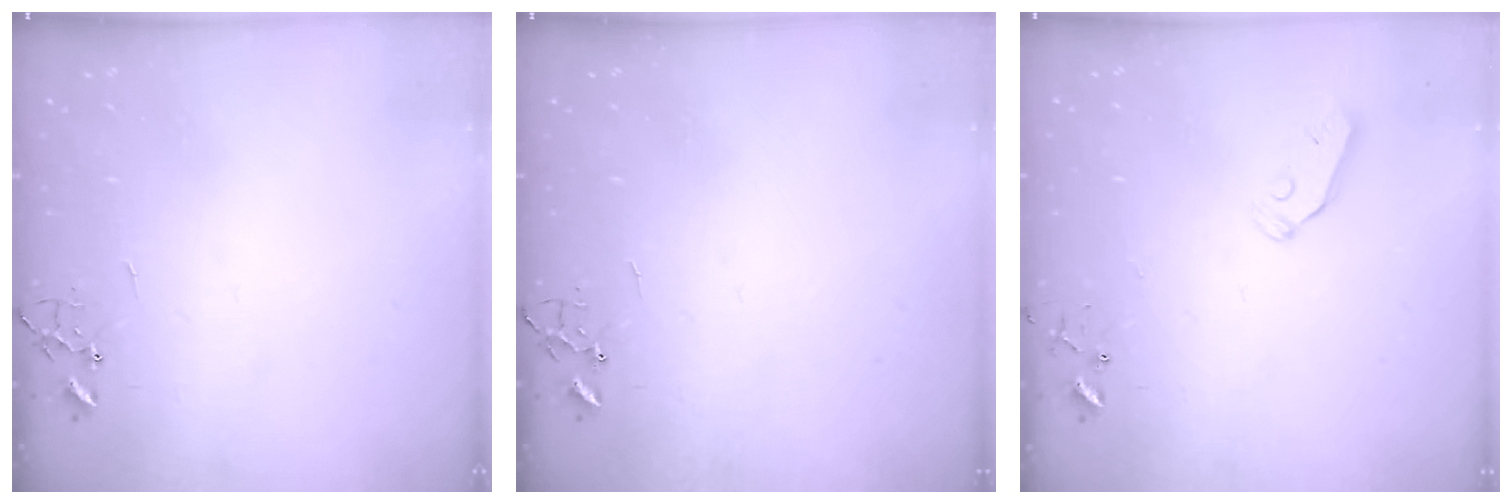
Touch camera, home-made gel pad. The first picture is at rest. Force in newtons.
{"total": 0.0}
{"total": 5.6, "press": 5.6, "slide": 0.7}